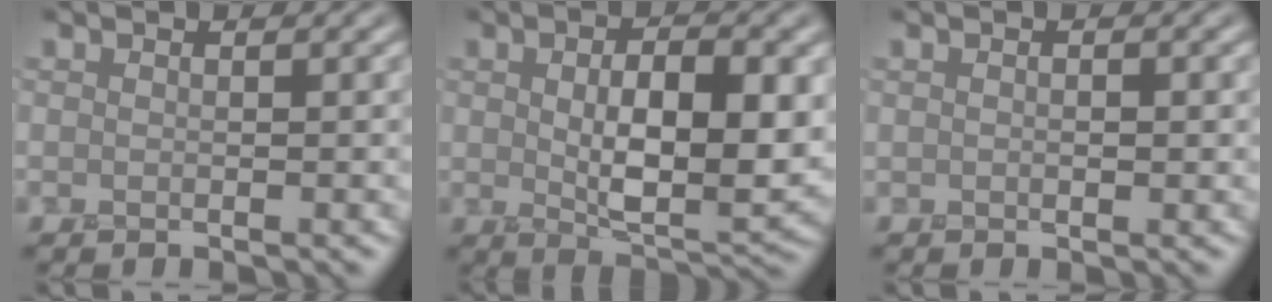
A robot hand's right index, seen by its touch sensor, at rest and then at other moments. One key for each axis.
{"total": 8.5, "fx": 0.5, "fy": 4.1, "fz": 7.5, "tx": -0.121, "ty": -0.007, "tz": 0.014}
{"total": 1.1, "fx": 0.2, "fy": 0.6, "fz": 0.9, "tx": -0.014, "ty": 0.001, "tz": 0.002}